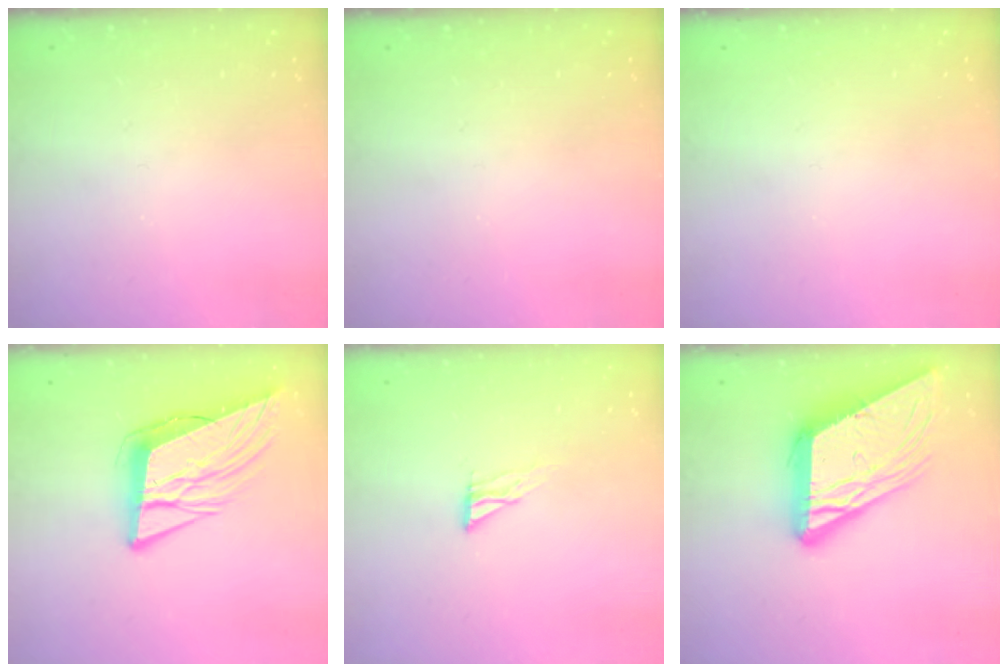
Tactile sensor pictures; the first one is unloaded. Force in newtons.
{"total": 0.0}
{"total": 0.0}
{"total": 13.0, "press": 12.4, "slide": 4.0}
{"total": 4.5, "press": 4.4, "slide": 0.4}
{"total": 19.3, "press": 19.2, "slide": 2.3}